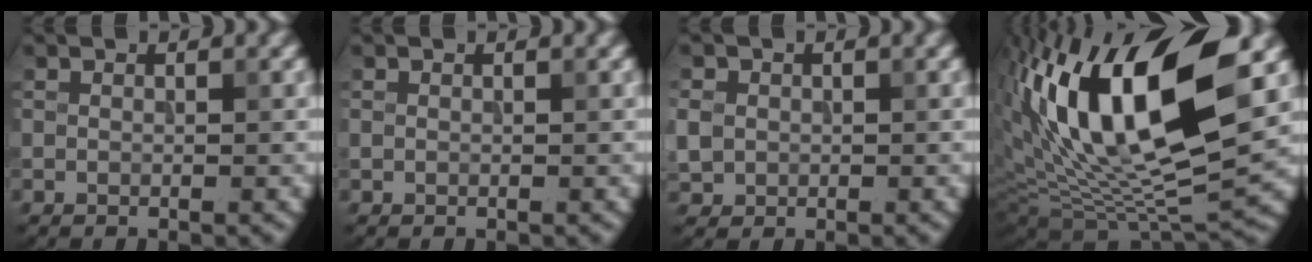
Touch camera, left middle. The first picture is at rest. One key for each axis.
{"total": 0.0}
{"total": 2.1, "fx": 0.0, "fy": 2.0, "fz": 0.8, "tx": -0.017, "ty": 0.000, "tz": -0.001}
{"total": 17.7, "fx": 6.0, "fy": 7.6, "fz": 14.8, "tx": -0.282, "ty": 0.029, "tz": 0.096}